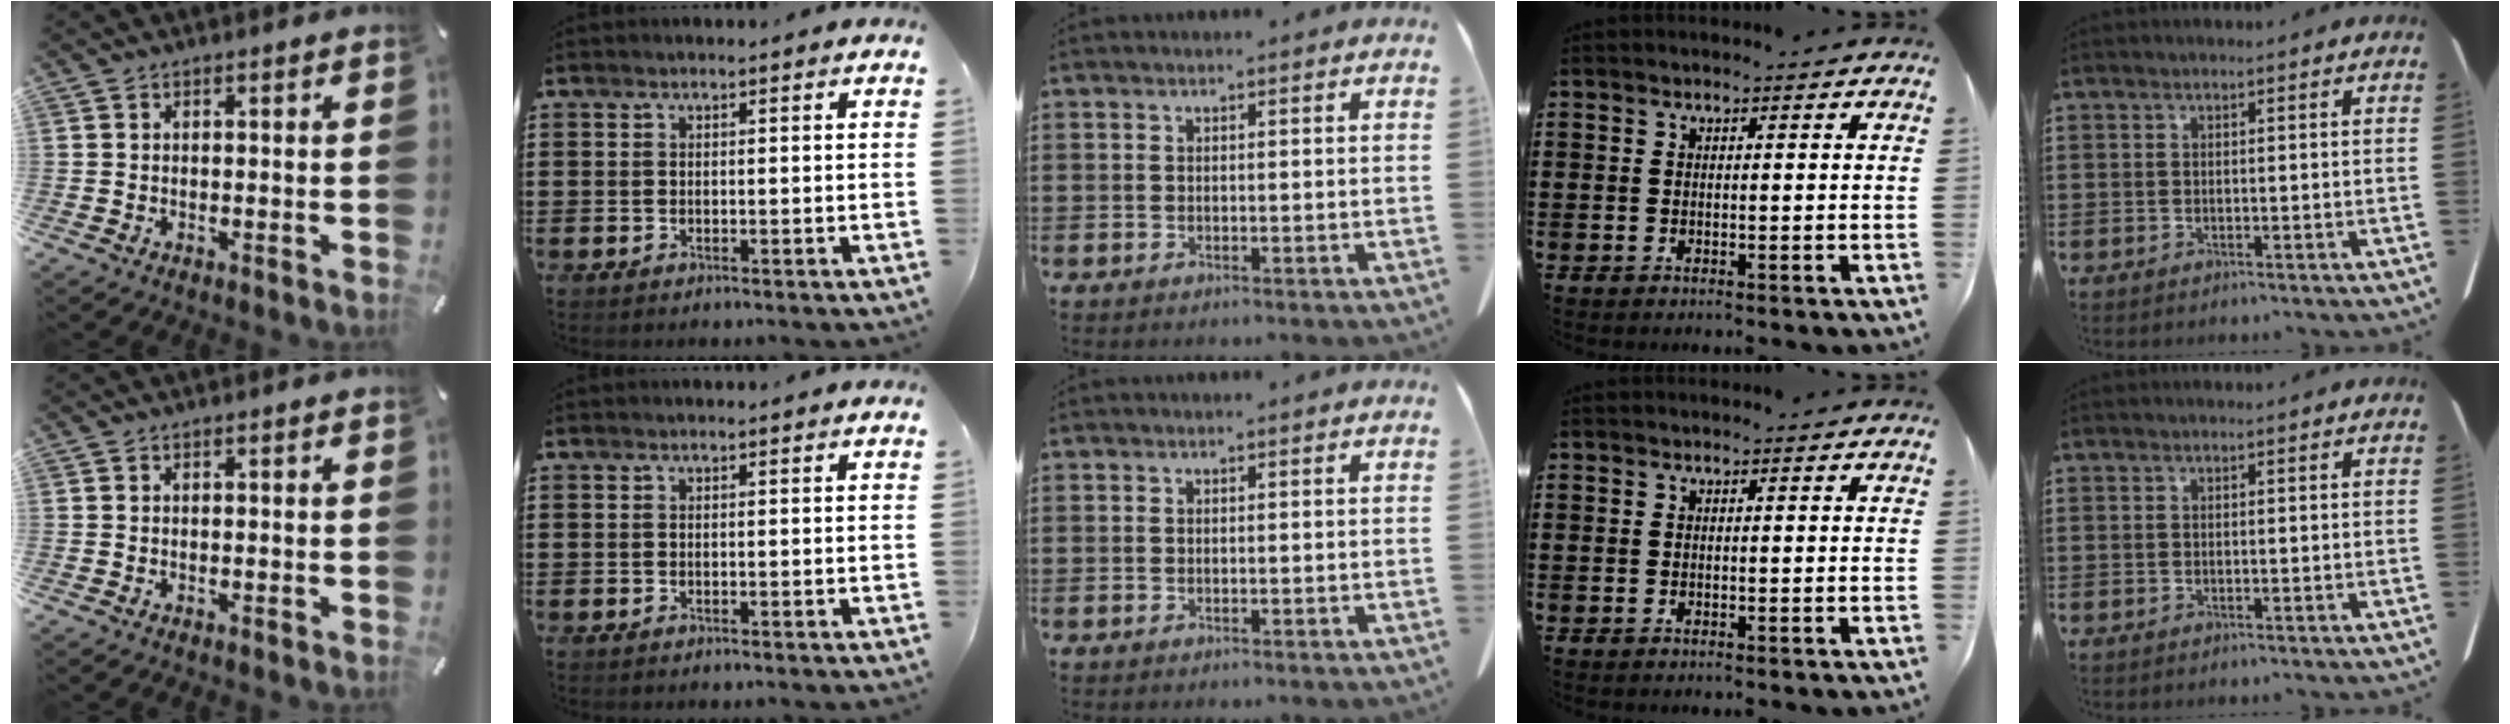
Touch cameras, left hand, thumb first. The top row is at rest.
{}